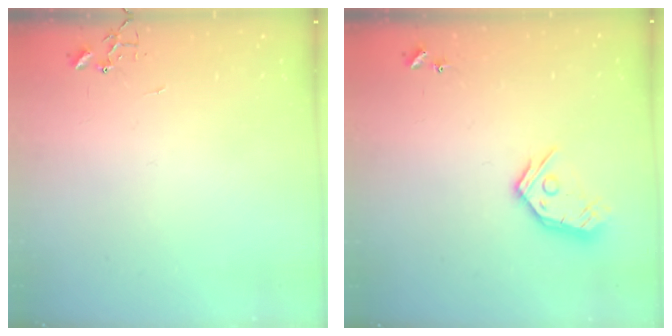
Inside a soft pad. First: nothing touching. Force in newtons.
{"total": 12.2, "press": 12.1, "slide": 1.5}